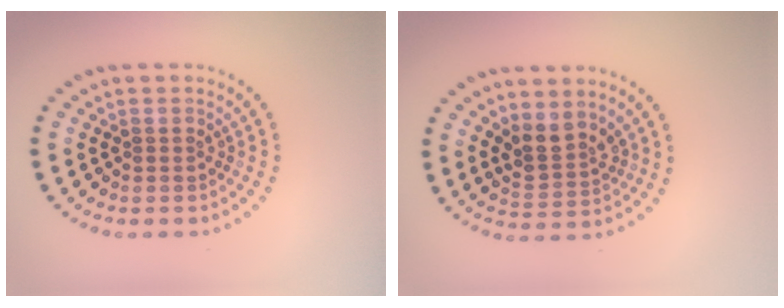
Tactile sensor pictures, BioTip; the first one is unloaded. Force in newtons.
{"total": 2.6, "press": 2.2, "slide": 1.5}